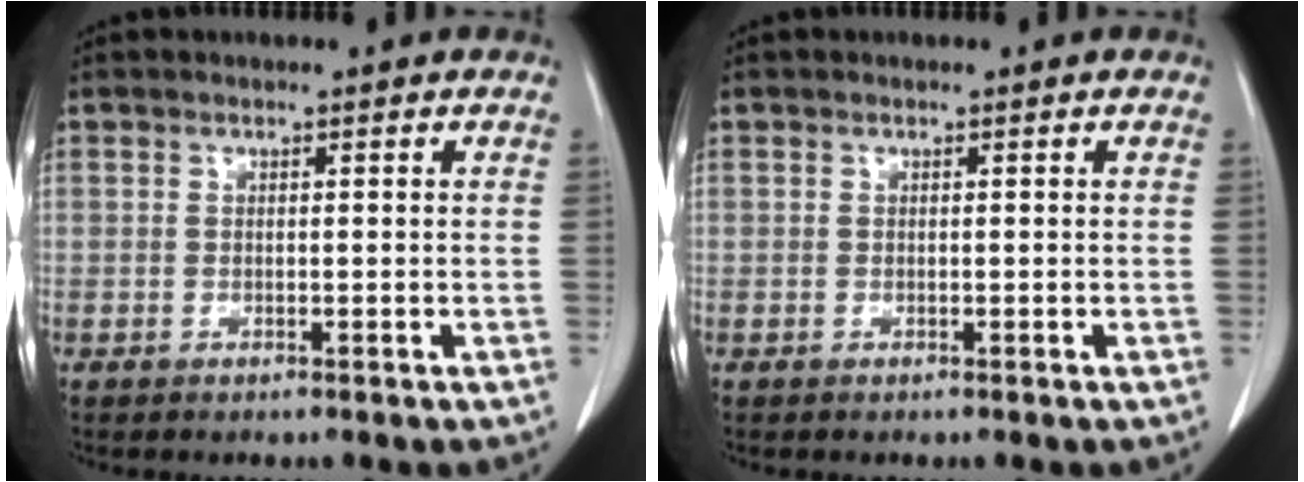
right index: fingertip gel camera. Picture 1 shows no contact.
{"total": 0.0}